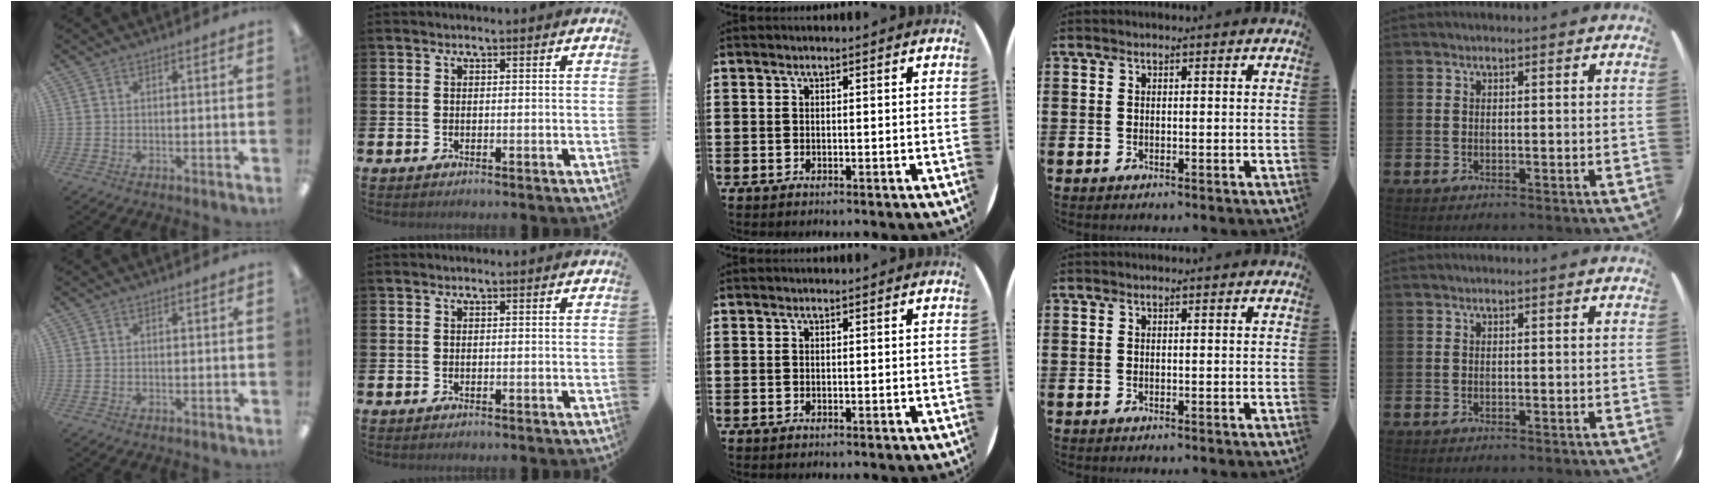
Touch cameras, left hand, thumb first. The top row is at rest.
{}